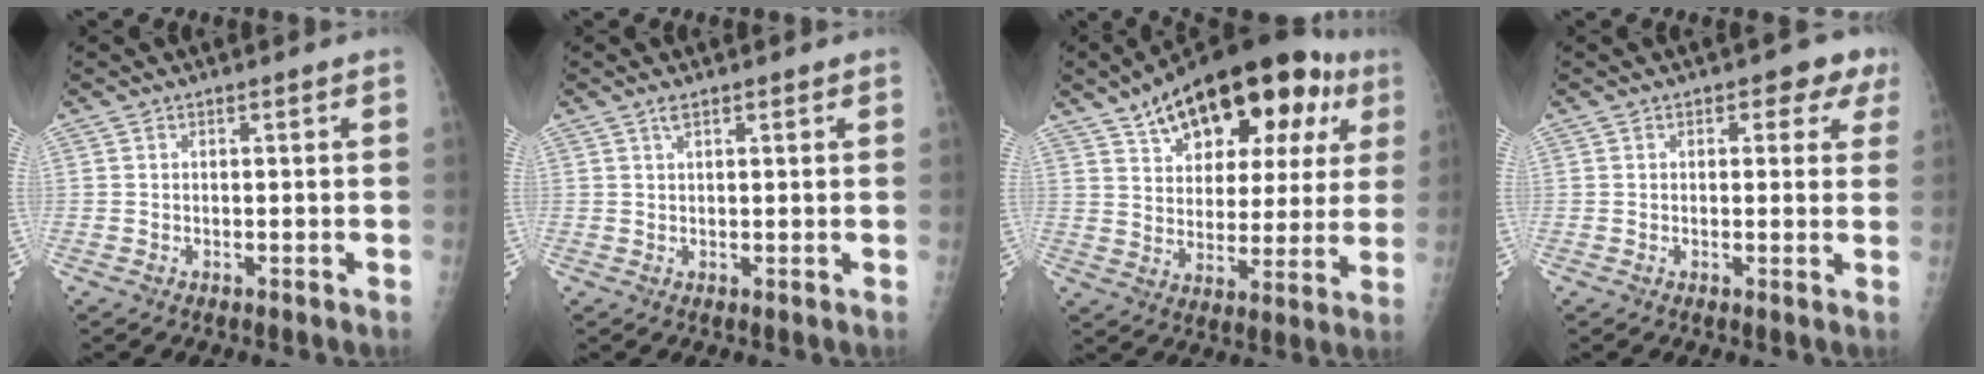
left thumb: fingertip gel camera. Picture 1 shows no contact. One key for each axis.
{"total": 1.4, "fx": 1.0, "fy": 0.5, "fz": 0.9, "tx": -0.014, "ty": -0.001, "tz": 0.018}
{"total": 23.9, "fx": 12.2, "fy": 12.4, "fz": 16.4, "tx": -0.206, "ty": 0.004, "tz": 0.179}
{"total": 4.5, "fx": 2.2, "fy": 2.8, "fz": 2.7, "tx": 0.008, "ty": -0.004, "tz": 0.016}